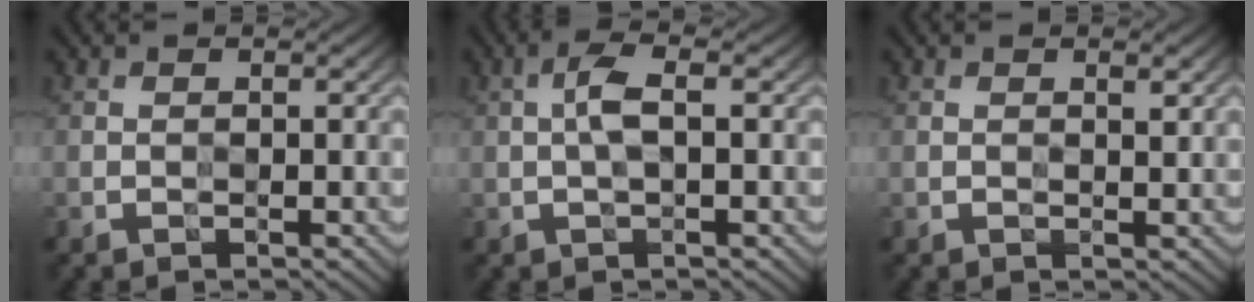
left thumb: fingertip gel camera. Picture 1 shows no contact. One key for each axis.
{"total": 2.7, "fx": 0.3, "fy": 0.6, "fz": 2.6, "tx": -0.059, "ty": 0.009, "tz": 0.000}
{"total": 1.1, "fx": 0.7, "fy": 0.0, "fz": 0.8, "tx": -0.017, "ty": 0.000, "tz": 0.010}